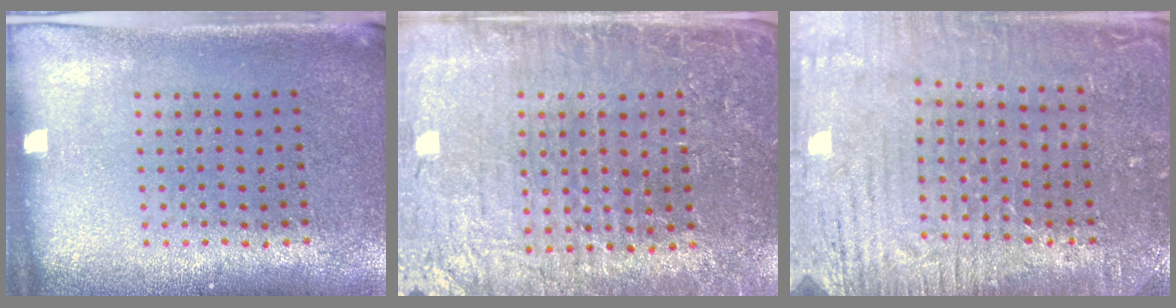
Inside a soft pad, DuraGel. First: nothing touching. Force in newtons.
{"total": 4.7, "press": 4.4, "slide": 1.6}
{"total": 3.4, "press": 3.3, "slide": 0.7}